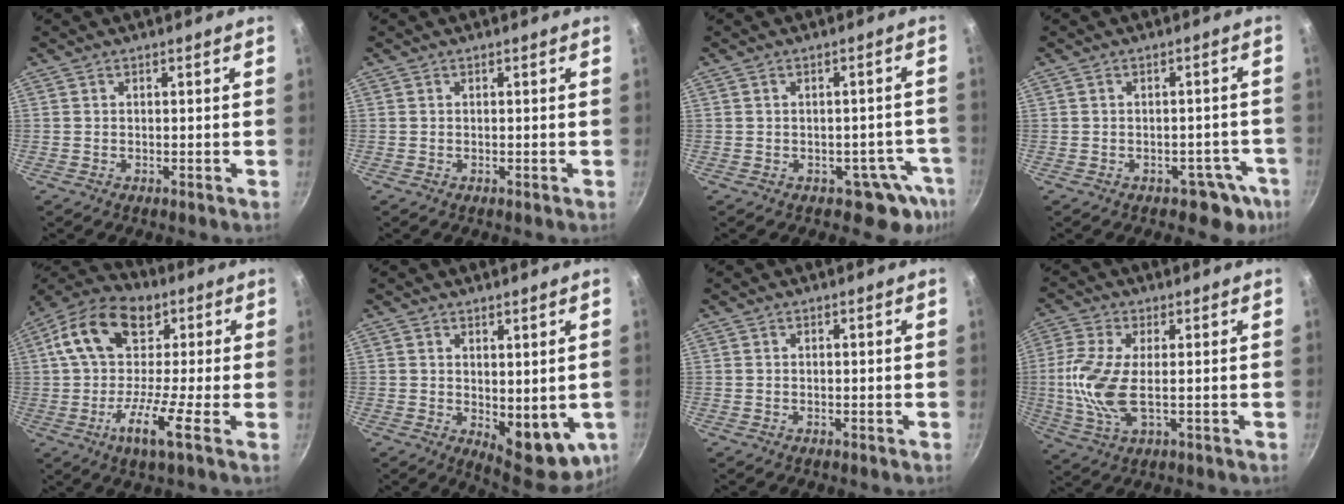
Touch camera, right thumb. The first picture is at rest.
{"total": 0.0}
{"total": 6.2, "force": [-3.2, 4.3, 3.1], "torque": [0.025, 0.047, -0.021]}
{"total": 5.7, "force": [-3.1, 4.1, 2.6], "torque": [0.023, 0.046, -0.017]}
{"total": 15.8, "force": [1.0, 8.1, 13.5], "torque": [-0.226, 0.028, -0.010]}
{"total": 10.3, "force": [0.5, 5.2, 8.9], "torque": [-0.091, -0.020, 0.022]}
{"total": 0.0}
{"total": 9.9, "force": [0.0, 3.8, 9.1], "torque": [-0.211, -0.003, -0.002]}